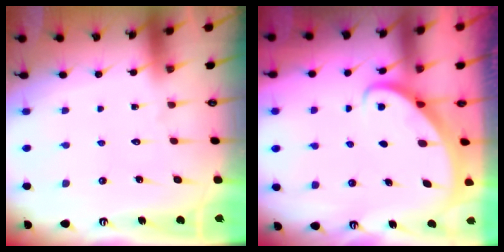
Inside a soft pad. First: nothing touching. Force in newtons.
{"total": 2.7, "press": 2.7, "slide": 0.2}